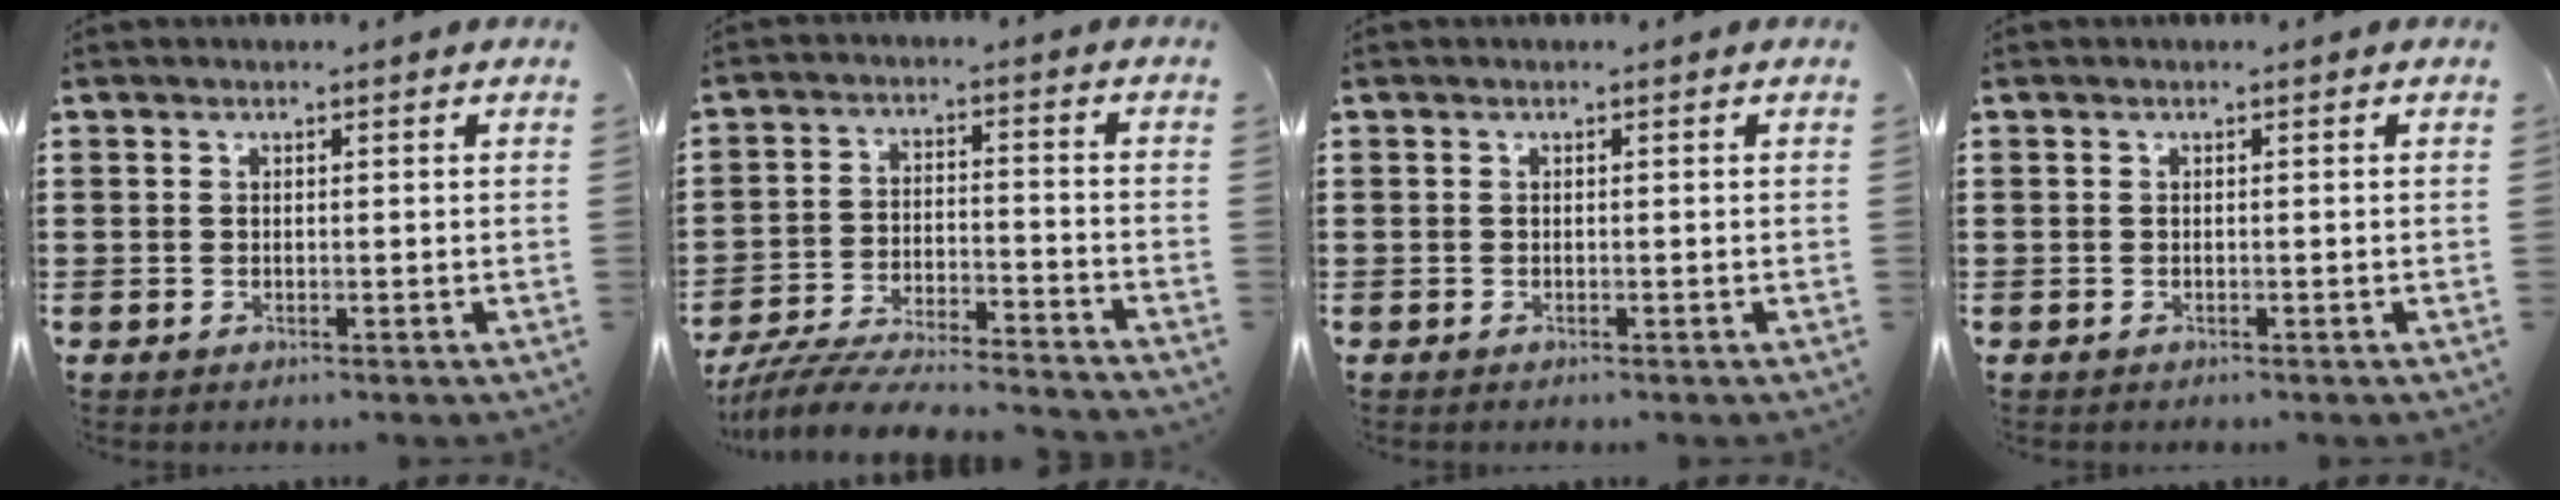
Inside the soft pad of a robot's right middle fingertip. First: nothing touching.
{"total": 7.0, "force": [-6.6, 0.5, 2.1], "torque": [-0.046, -0.001, -0.130]}
{"total": 0.0}
{"total": 0.0}